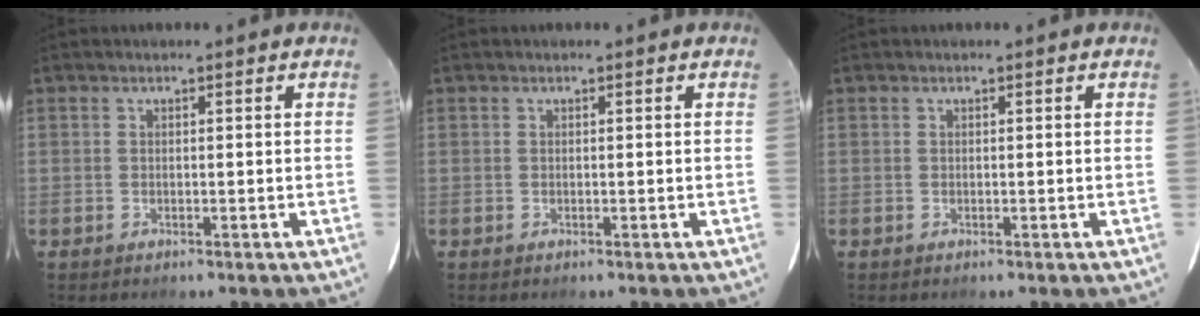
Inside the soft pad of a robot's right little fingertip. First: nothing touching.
{"total": 0.0}
{"total": 0.0}